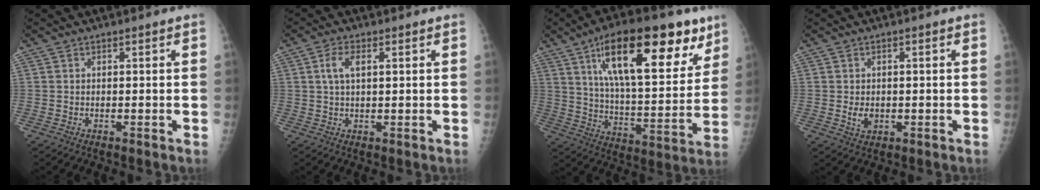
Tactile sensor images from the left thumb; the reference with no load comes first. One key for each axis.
{"total": 4.1, "fx": 1.3, "fy": 1.9, "fz": 3.4, "tx": -0.070, "ty": 0.007, "tz": 0.025}
{"total": 25.5, "fx": 13.5, "fy": 9.8, "fz": 19.3, "tx": -0.255, "ty": -0.037, "tz": 0.217}
{"total": 2.9, "fx": -0.4, "fy": 2.2, "fz": 1.8, "tx": -0.024, "ty": -0.002, "tz": -0.002}